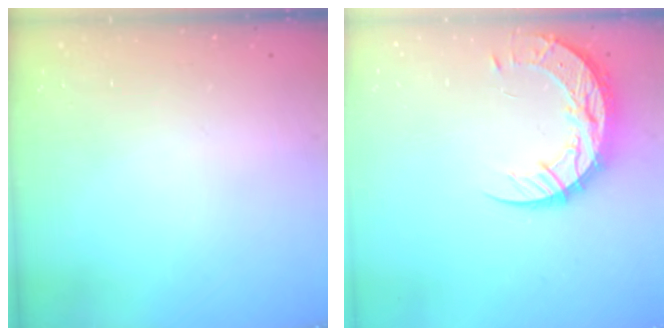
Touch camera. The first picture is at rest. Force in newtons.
{"total": 13.5, "press": 13.5, "slide": 1.0}